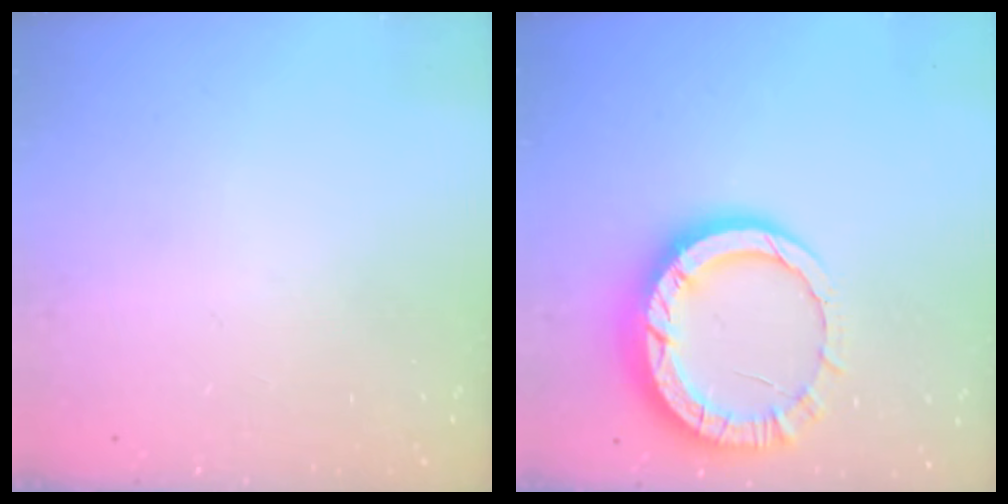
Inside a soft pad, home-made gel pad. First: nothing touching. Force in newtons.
{"total": 12.6, "press": 12.6, "slide": 1.1}